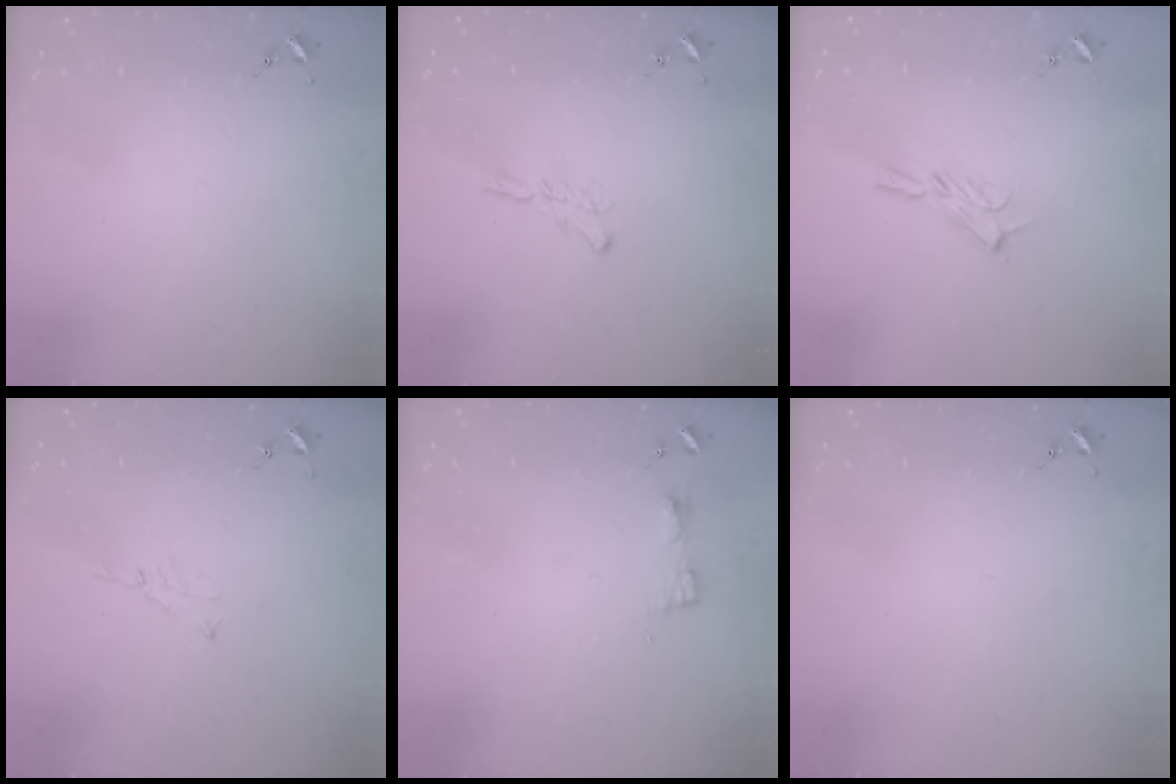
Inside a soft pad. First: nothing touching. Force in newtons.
{"total": 5.4, "press": 5.4, "slide": 0.3}
{"total": 5.9, "press": 5.9, "slide": 0.3}
{"total": 3.0, "press": 3.0, "slide": 0.3}
{"total": 4.0, "press": 3.9, "slide": 0.6}
{"total": 0.0}